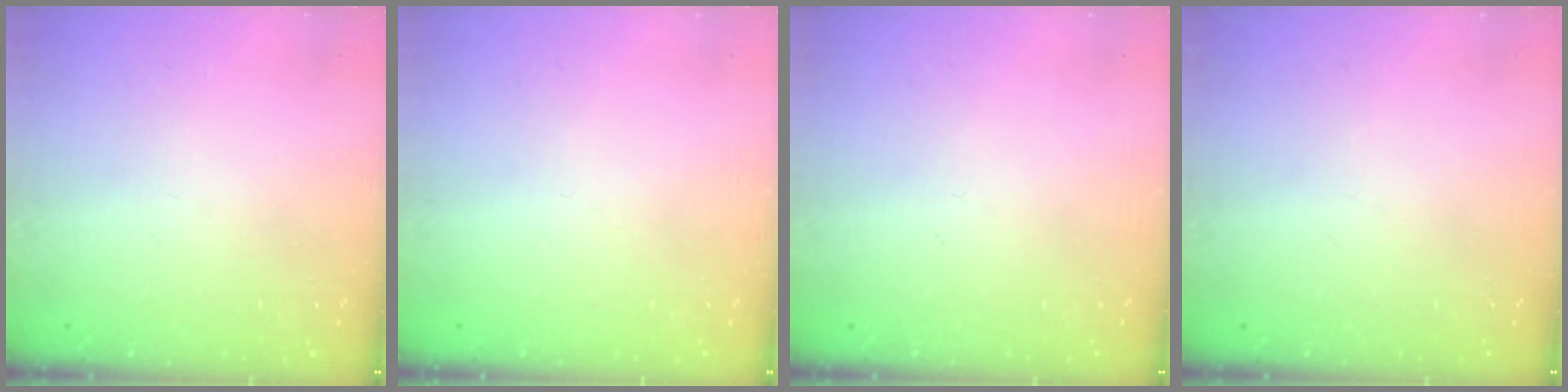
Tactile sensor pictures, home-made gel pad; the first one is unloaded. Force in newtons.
{"total": 0.0}
{"total": 0.0}
{"total": 0.0}